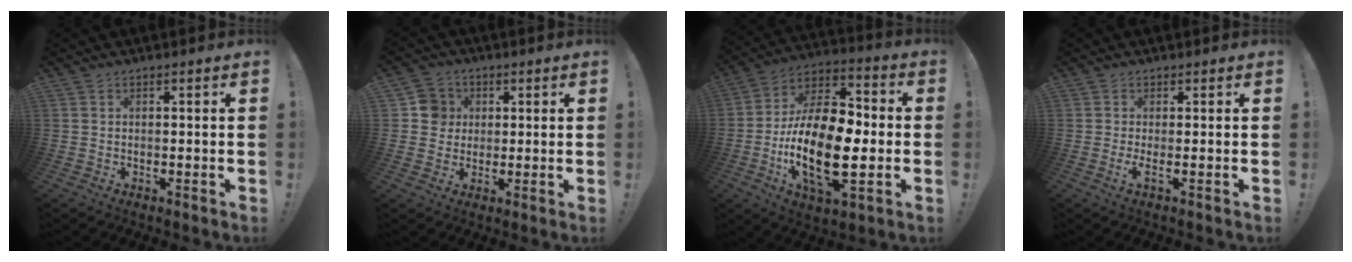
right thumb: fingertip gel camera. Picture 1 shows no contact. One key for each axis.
{"total": 7.4, "fx": 1.4, "fy": 7.1, "fz": 1.5, "tx": -0.014, "ty": -0.003, "tz": 0.029}
{"total": 23.4, "fx": -5.2, "fy": 11.6, "fz": 19.7, "tx": -0.388, "ty": 0.024, "tz": -0.086}
{"total": 2.2, "fx": 0.0, "fy": -0.4, "fz": 2.2, "tx": -0.035, "ty": -0.017, "tz": 0.000}